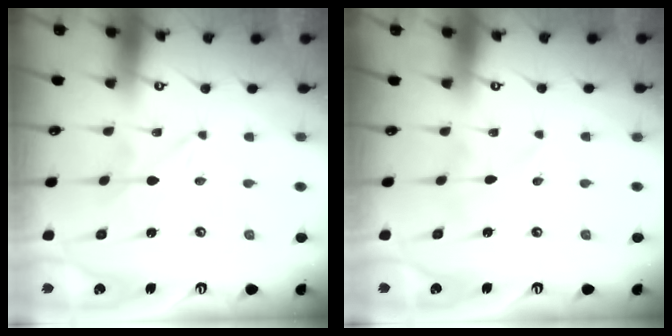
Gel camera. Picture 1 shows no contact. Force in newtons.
{"total": 4.0, "press": 4.0, "slide": 0.7}